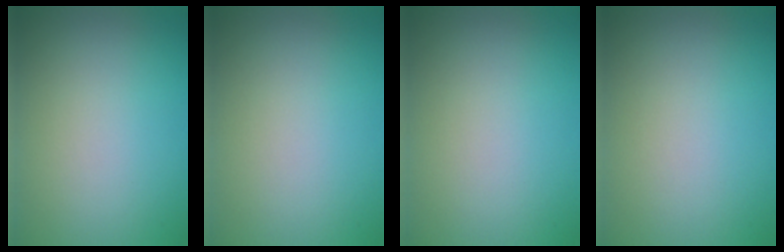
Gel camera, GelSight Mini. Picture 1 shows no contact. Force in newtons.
{"total": 0.0}
{"total": 0.0}
{"total": 0.0}